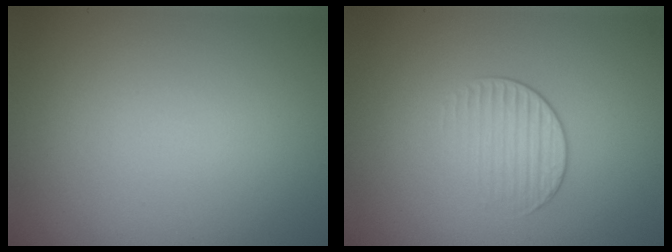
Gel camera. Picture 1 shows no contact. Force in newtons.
{"total": 1.7, "press": 1.0, "slide": 1.4}